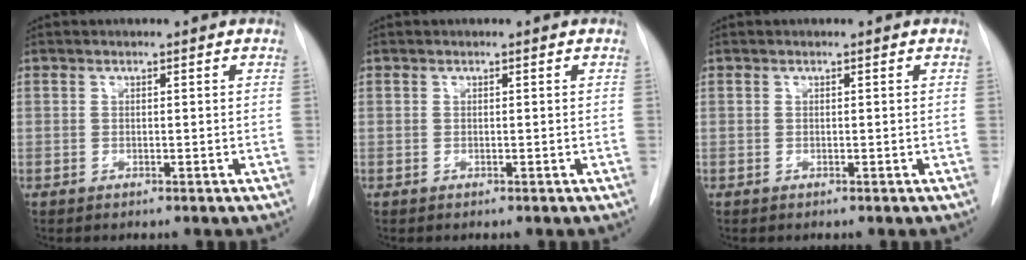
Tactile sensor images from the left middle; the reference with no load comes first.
{"total": 0.0}
{"total": 0.0}